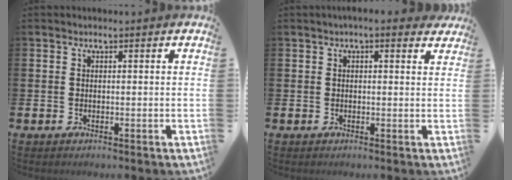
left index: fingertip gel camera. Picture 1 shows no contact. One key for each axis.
{"total": 1.5, "fx": 1.3, "fy": 0.3, "fz": 0.8, "tx": -0.009, "ty": -0.002, "tz": 0.020}